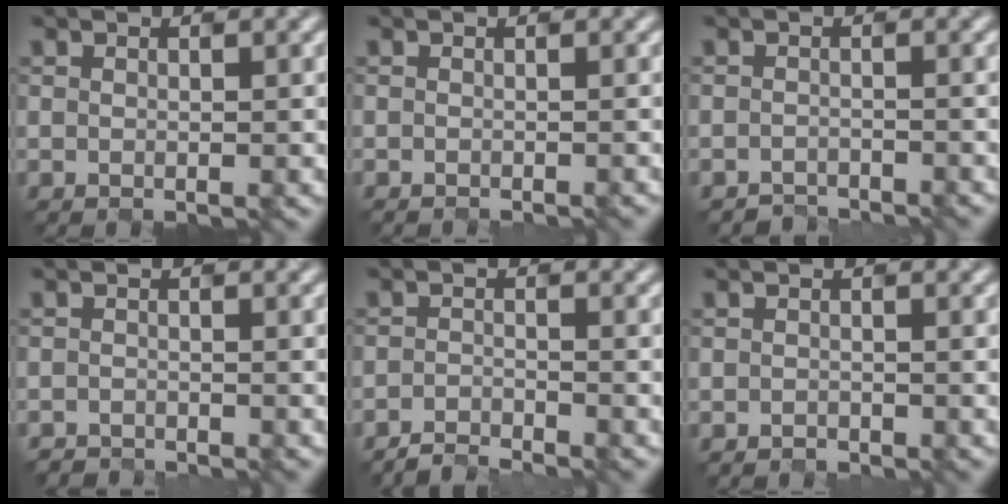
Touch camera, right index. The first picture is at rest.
{"total": 0.0}
{"total": 2.1, "force": [-1.9, -0.2, -0.9], "torque": [0.020, -0.007, -0.036]}
{"total": 1.2, "force": [-1.0, -0.2, -0.6], "torque": [0.014, -0.006, -0.025]}
{"total": 2.1, "force": [-2.1, 0.0, 0.0], "torque": [0.009, -0.003, -0.049]}
{"total": 0.7, "force": [-0.4, -0.1, -0.6], "torque": [0.006, -0.001, -0.010]}